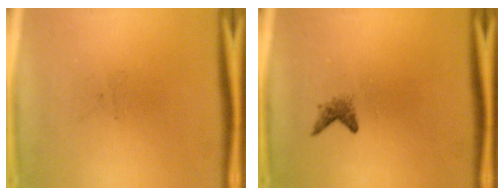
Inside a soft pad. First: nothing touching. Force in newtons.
{"total": 1.2}